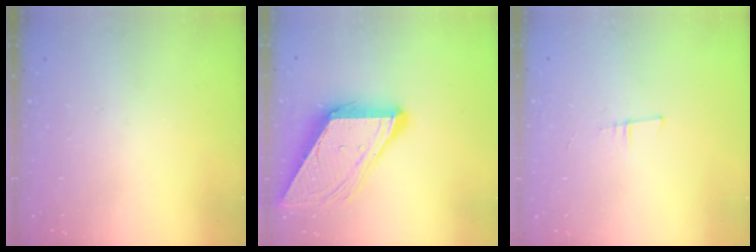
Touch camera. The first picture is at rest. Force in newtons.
{"total": 11.5, "press": 11.4, "slide": 1.1}
{"total": 5.6, "press": 4.7, "slide": 2.9}